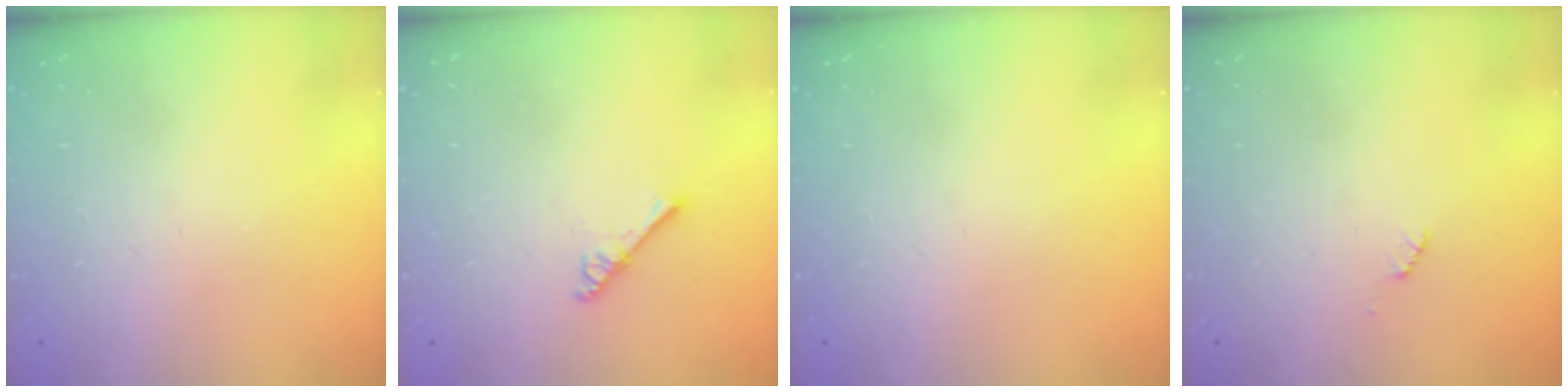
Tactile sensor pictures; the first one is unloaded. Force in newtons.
{"total": 2.5, "press": 2.5, "slide": 0.3}
{"total": 0.0}
{"total": 2.5, "press": 2.5, "slide": 0.4}